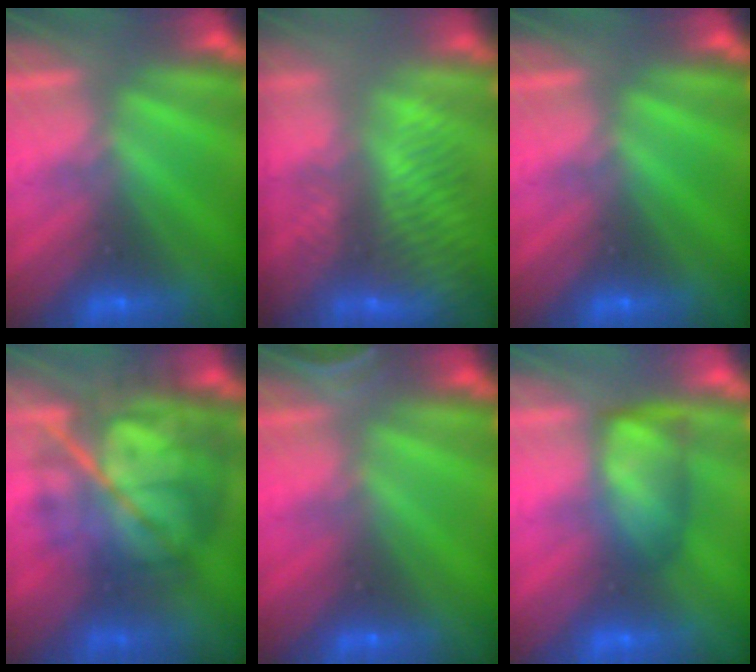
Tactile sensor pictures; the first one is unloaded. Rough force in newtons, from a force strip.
{"total": 8.7}
{"total": 0.0}
{"total": 10.2}
{"total": 2.5}
{"total": 4.5}